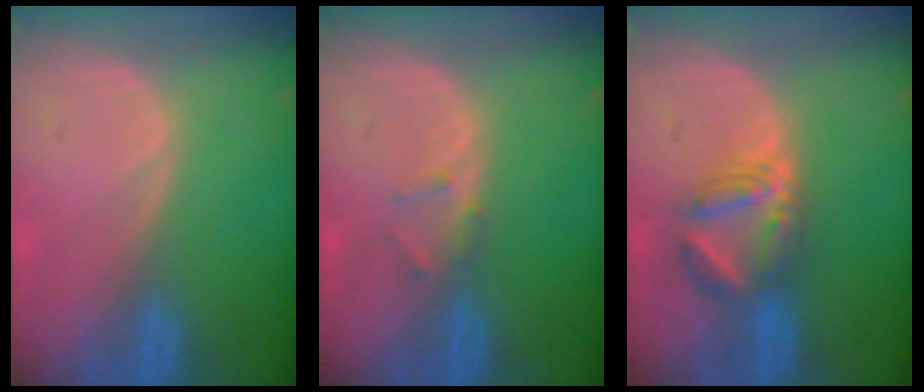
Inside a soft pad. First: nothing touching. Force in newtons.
{"total": 1.3, "press": 1.3, "slide": 0.4}
{"total": 5.8, "press": 5.7, "slide": 1.2}